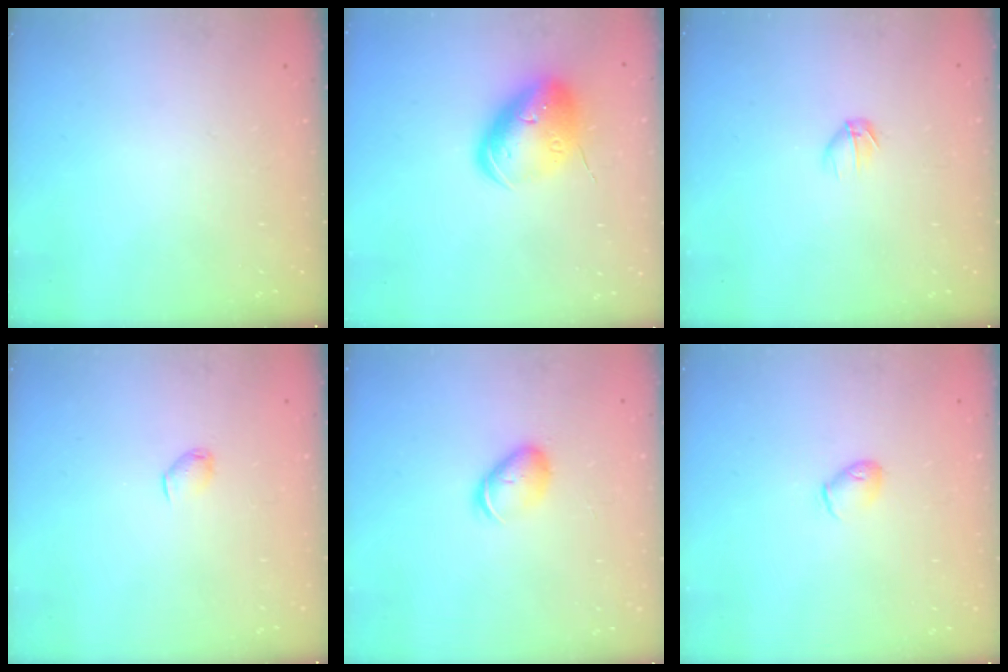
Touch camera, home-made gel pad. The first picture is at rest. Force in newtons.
{"total": 14.6, "press": 14.4, "slide": 2.4}
{"total": 3.7, "press": 3.6, "slide": 1.1}
{"total": 3.2, "press": 3.1, "slide": 0.6}
{"total": 6.8, "press": 6.8, "slide": 0.8}
{"total": 5.3, "press": 5.2, "slide": 1.0}